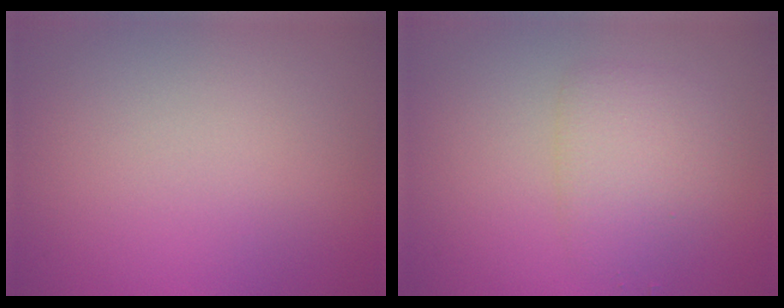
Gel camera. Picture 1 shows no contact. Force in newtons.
{"total": 2.9, "press": 2.9, "slide": 0.1}